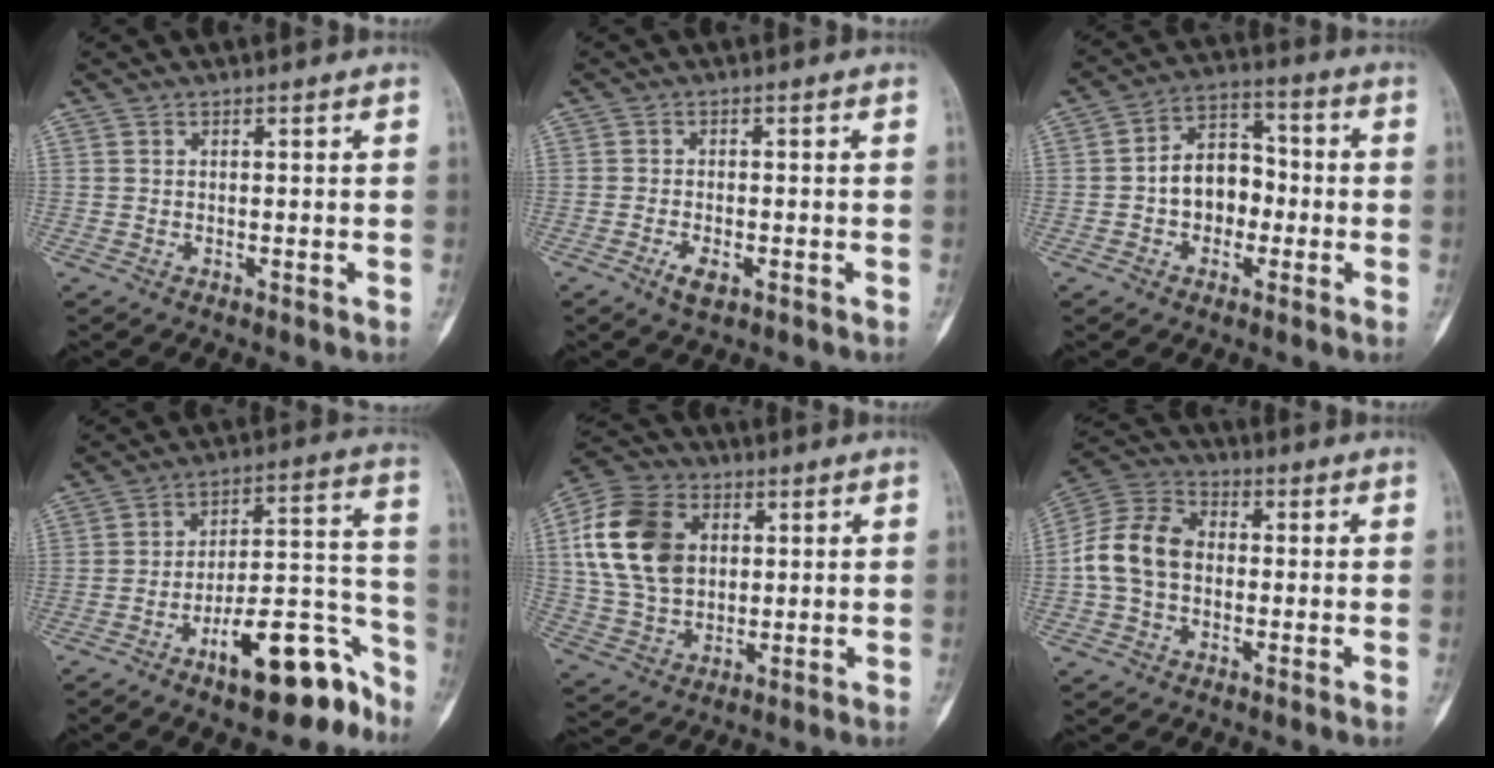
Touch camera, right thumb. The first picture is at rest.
{"total": 3.0, "force": [-1.4, 1.3, 2.3], "torque": [-0.043, 0.002, -0.026]}
{"total": 9.7, "force": [-1.4, 7.2, 6.3], "torque": [-0.063, 0.036, -0.035]}
{"total": 16.7, "force": [-10.8, 6.0, 11.3], "torque": [-0.117, 0.114, -0.168]}
{"total": 16.8, "force": [3.4, 12.4, 10.9], "torque": [-0.189, 0.006, 0.062]}
{"total": 11.4, "force": [-0.5, 8.6, 7.5], "torque": [-0.137, 0.035, -0.020]}